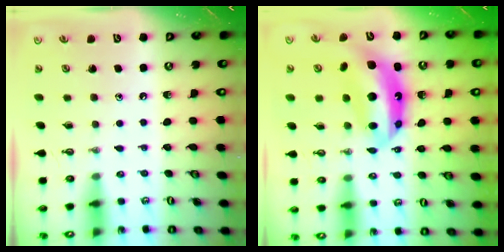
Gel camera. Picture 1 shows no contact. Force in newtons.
{"total": 13.0, "press": 12.9, "slide": 1.8}